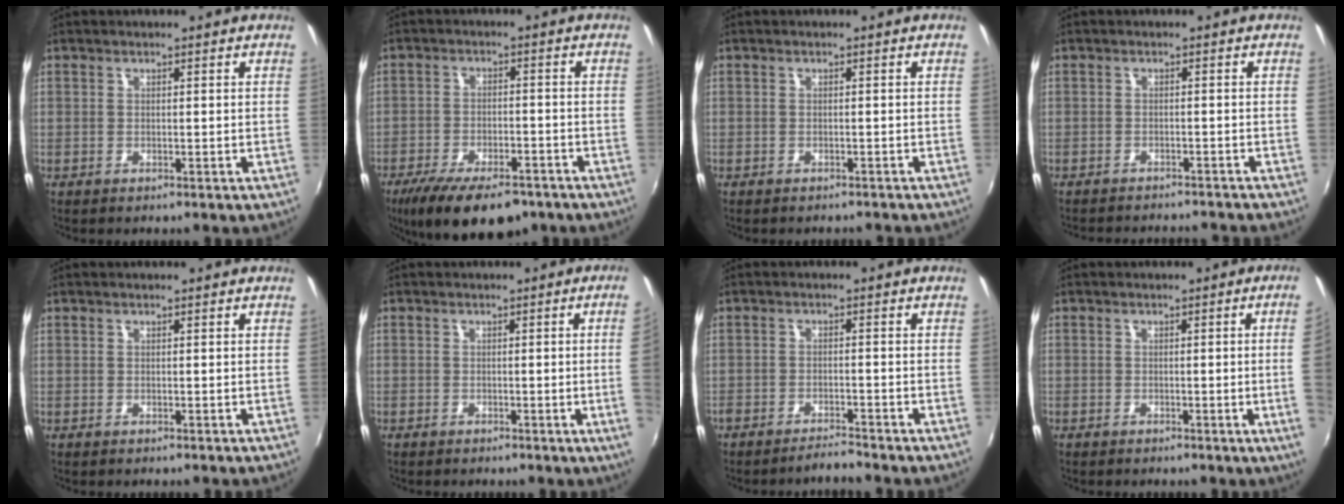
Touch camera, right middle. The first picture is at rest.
{"total": 15.1, "force": [-10.8, 5.8, 8.8], "torque": [-0.185, -0.033, -0.167]}
{"total": 2.7, "force": [-2.4, 0.8, 0.8], "torque": [-0.018, -0.009, -0.030]}
{"total": 9.4, "force": [-8.6, 1.5, 3.4], "torque": [-0.076, -0.013, -0.117]}
{"total": 0.0}
{"total": 3.7, "force": [-0.1, -1.8, 3.2], "torque": [-0.053, -0.010, 0.005]}
{"total": 3.1, "force": [-3.0, 0.0, 0.5], "torque": [-0.026, -0.005, -0.055]}
{"total": 4.1, "force": [-0.1, -1.8, 3.7], "torque": [-0.059, -0.010, 0.004]}